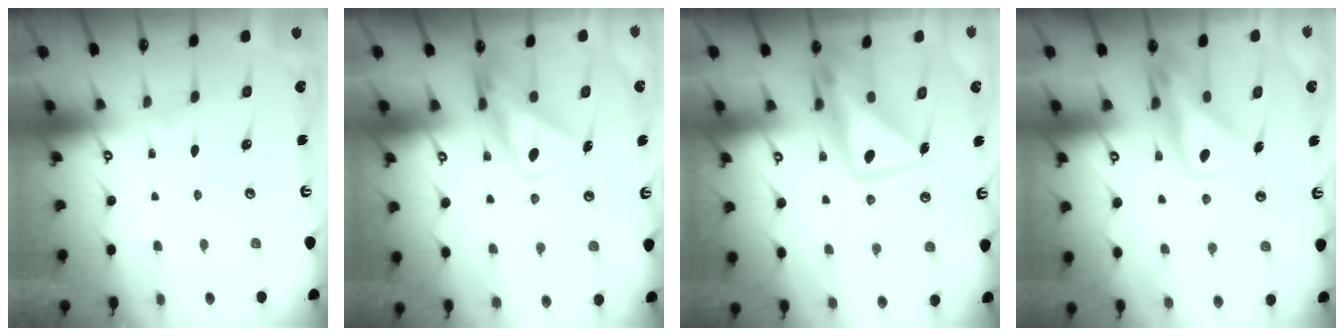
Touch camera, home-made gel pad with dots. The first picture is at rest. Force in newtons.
{"total": 11.3, "press": 11.2, "slide": 1.0}
{"total": 11.8, "press": 11.7, "slide": 0.9}
{"total": 10.2, "press": 10.2, "slide": 0.8}